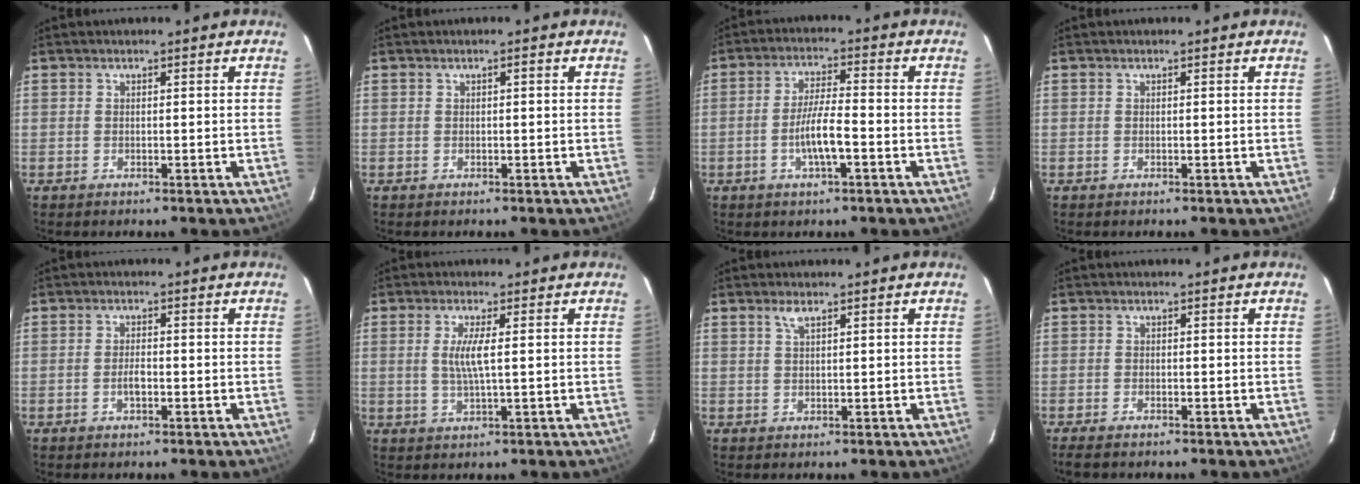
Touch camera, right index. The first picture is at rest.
{"total": 0.6, "force": [0.1, 0.1, 0.5], "torque": [-0.006, 0.005, -0.001]}
{"total": 6.3, "force": [-2.4, 0.9, 5.8], "torque": [-0.114, -0.002, -0.042]}
{"total": 0.0}
{"total": 2.1, "force": [-0.8, 0.8, 1.7], "torque": [-0.035, 0.001, -0.014]}
{"total": 4.2, "force": [0.6, 0.3, 4.1], "torque": [-0.082, -0.005, 0.011]}
{"total": 1.6, "force": [1.0, 0.4, 1.1], "torque": [-0.022, 0.004, 0.020]}
{"total": 2.8, "force": [-2.4, 0.8, 1.3], "torque": [-0.033, -0.013, -0.046]}